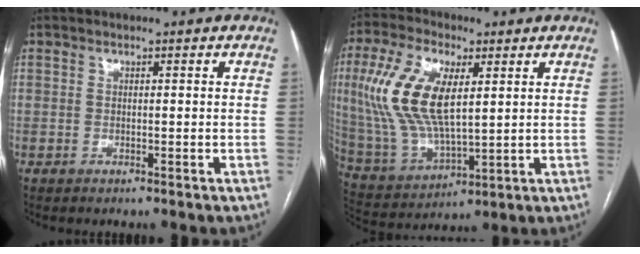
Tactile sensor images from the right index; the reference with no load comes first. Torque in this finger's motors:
{"motor_torque": [2.03, 0.10, 1.05, 0.21]}